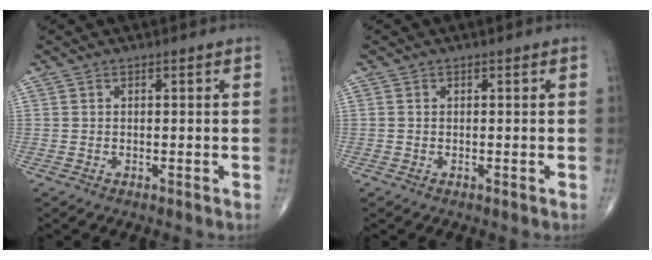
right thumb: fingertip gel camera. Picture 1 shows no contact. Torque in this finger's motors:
{"motor_torque": [-0.42, -0.06, -0.14, -0.06, 0.03]}